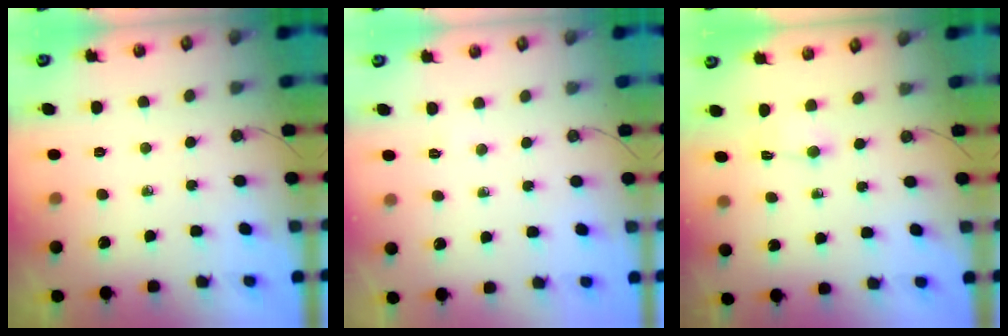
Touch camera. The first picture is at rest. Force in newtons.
{"total": 2.1, "press": 1.6, "slide": 1.4}
{"total": 1.5, "press": 1.3, "slide": 0.7}